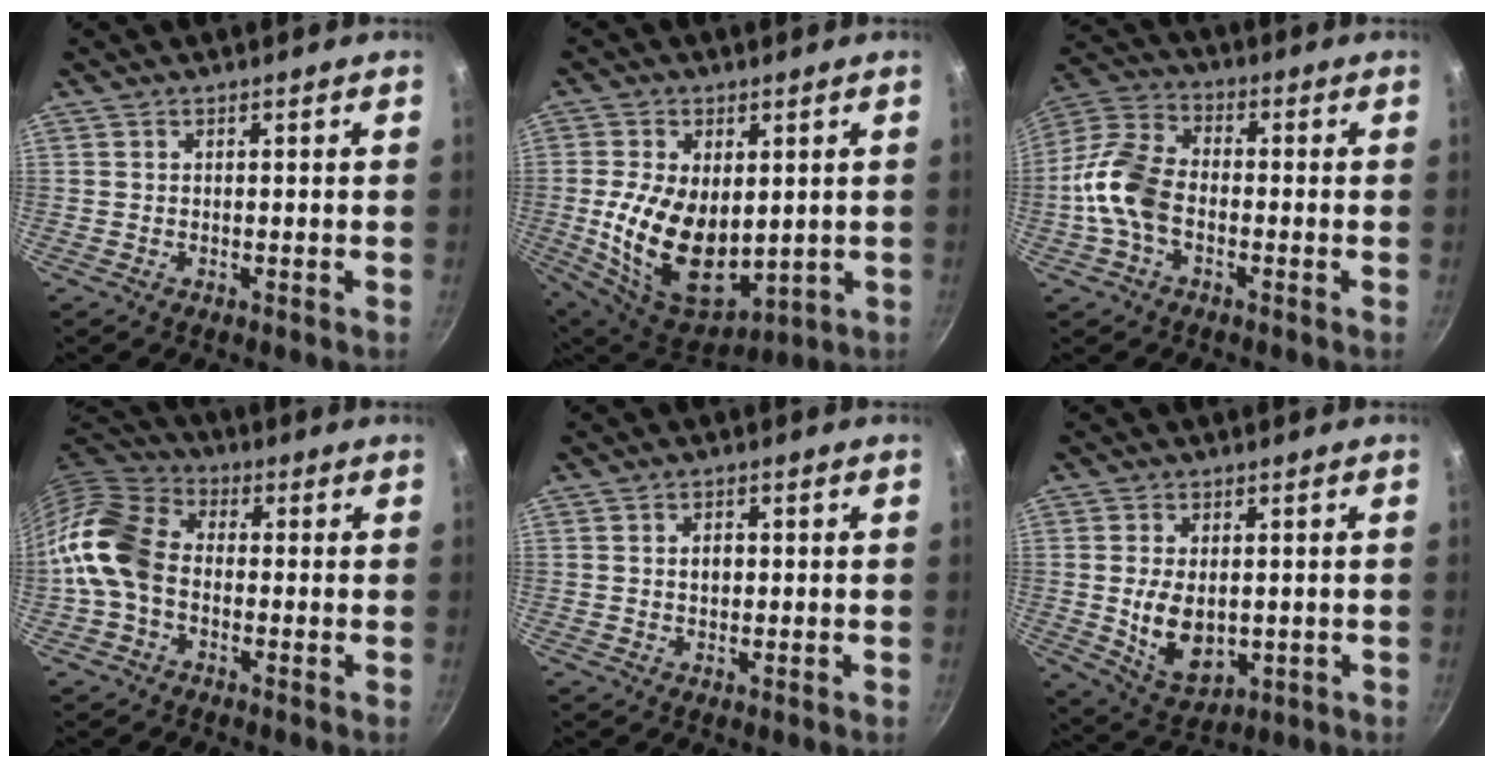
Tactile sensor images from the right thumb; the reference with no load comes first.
{"total": 17.8, "force": [0.1, 11.1, 13.9], "torque": [-0.239, -0.024, 0.026]}
{"total": 11.1, "force": [-2.8, 7.0, 8.2], "torque": [-0.158, 0.037, -0.072]}
{"total": 12.1, "force": [-2.3, 8.7, 8.1], "torque": [-0.141, 0.034, -0.069]}
{"total": 2.2, "force": [0.1, 1.6, 1.6], "torque": [-0.015, 0.005, 0.003]}
{"total": 9.4, "force": [-0.3, 6.0, 7.2], "torque": [-0.115, -0.013, 0.015]}